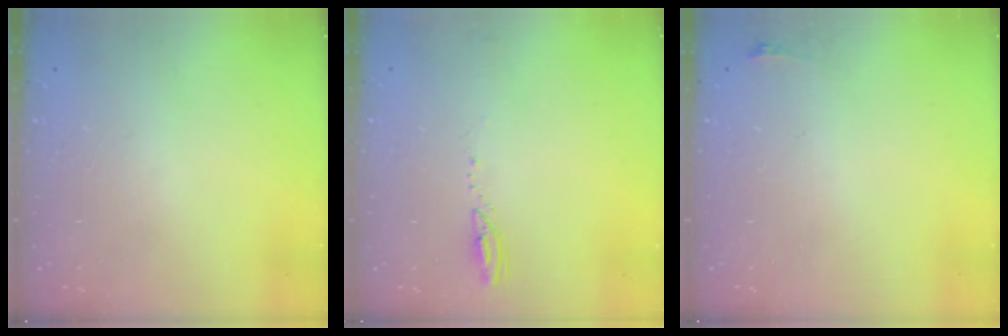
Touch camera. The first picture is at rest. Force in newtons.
{"total": 2.4, "press": 2.4, "slide": 0.3}
{"total": 2.8, "press": 2.1, "slide": 1.9}